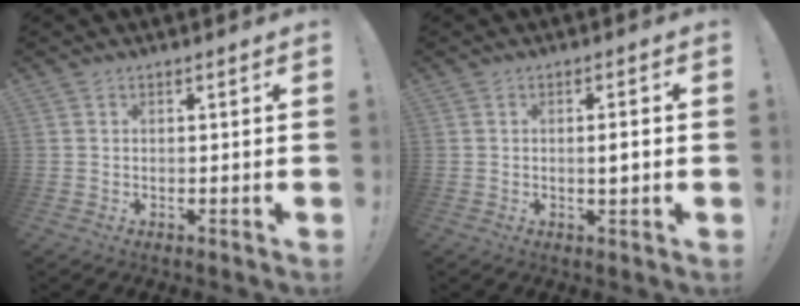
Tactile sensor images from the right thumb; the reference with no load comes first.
{"total": 3.0, "force": [-0.2, 0.3, 3.0], "torque": [-0.037, -0.006, -0.010]}